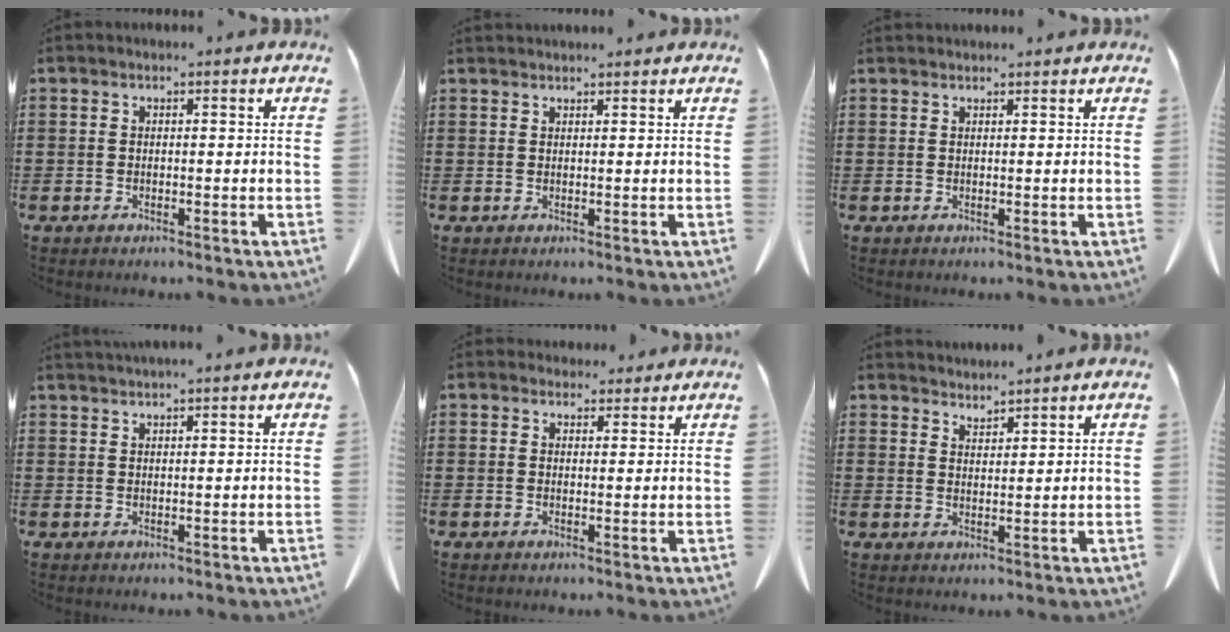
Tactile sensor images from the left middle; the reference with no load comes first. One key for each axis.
{"total": 1.2, "fx": 1.2, "fy": 0.1, "fz": 0.1, "tx": -0.005, "ty": -0.001, "tz": 0.023}
{"total": 0.9, "fx": 0.9, "fy": 0.1, "fz": 0.1, "tx": -0.005, "ty": 0.000, "tz": 0.017}
{"total": 1.4, "fx": 1.3, "fy": -0.1, "fz": 0.3, "tx": -0.008, "ty": -0.001, "tz": 0.025}
{"total": 2.4, "fx": 2.1, "fy": 1.1, "fz": 0.3, "tx": -0.002, "ty": -0.001, "tz": 0.038}
{"total": 2.6, "fx": 2.5, "fy": -0.2, "fz": -0.5, "tx": 0.003, "ty": -0.009, "tz": 0.048}